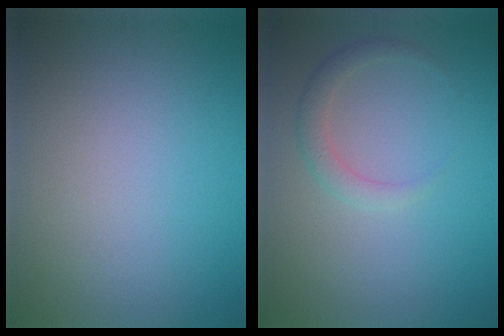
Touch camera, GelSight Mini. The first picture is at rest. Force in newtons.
{"total": 1.9, "press": 1.9, "slide": 0.1}